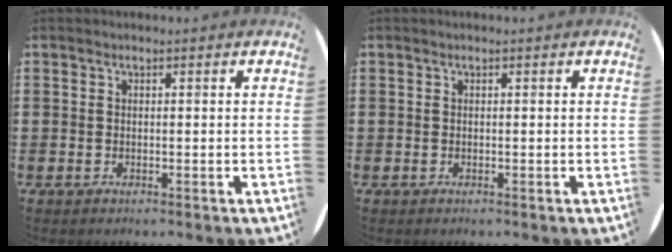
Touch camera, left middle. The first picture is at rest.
{"total": 0.0}